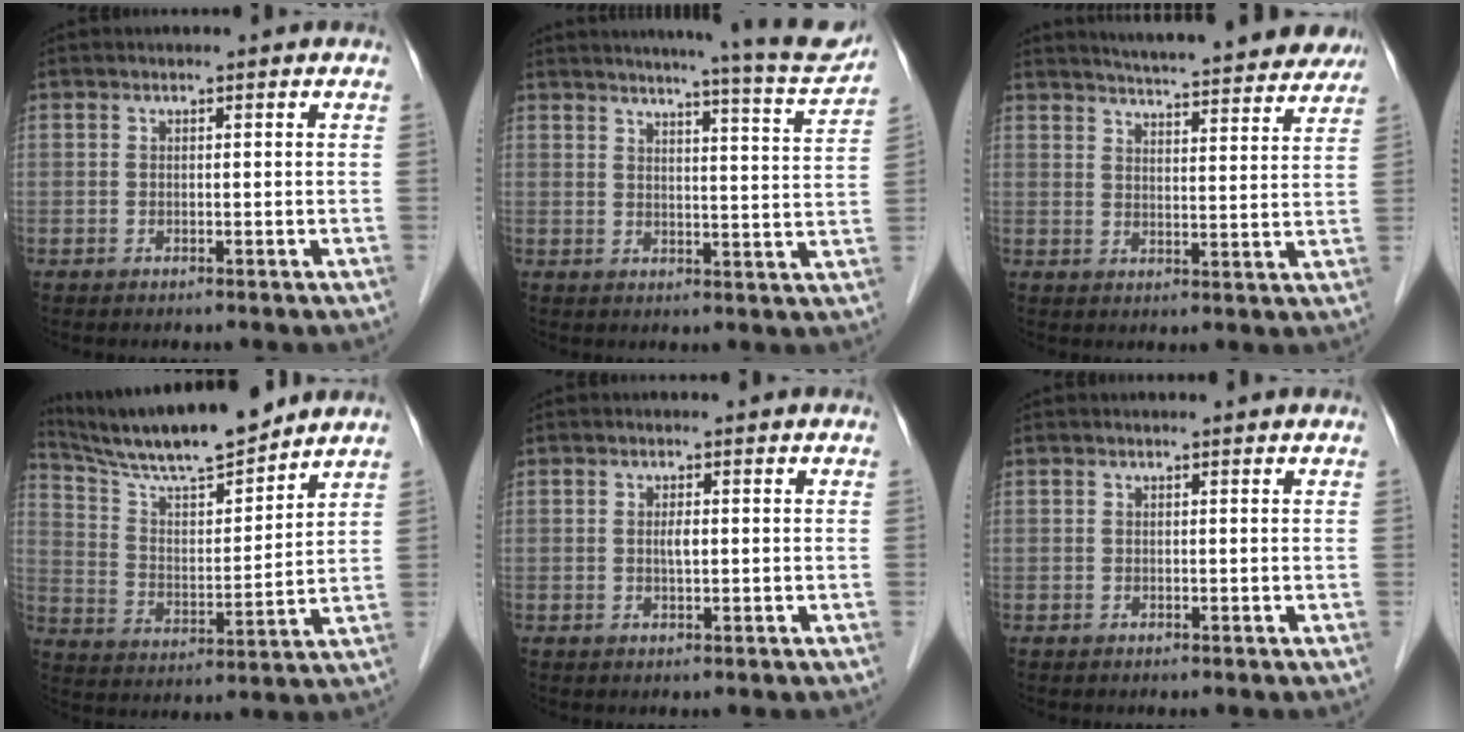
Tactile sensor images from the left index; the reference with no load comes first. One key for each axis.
{"total": 13.0, "fx": 12.1, "fy": -0.9, "fz": 4.6, "tx": -0.067, "ty": -0.044, "tz": 0.137}
{"total": 21.3, "fx": 19.7, "fy": 2.7, "fz": 7.8, "tx": -0.107, "ty": -0.018, "tz": 0.241}
{"total": 15.0, "fx": 13.6, "fy": 0.9, "fz": 6.2, "tx": -0.121, "ty": 0.003, "tz": 0.242}
{"total": 1.3, "fx": 0.1, "fy": 0.3, "fz": 1.3, "tx": -0.025, "ty": 0.001, "tz": 0.002}
{"total": 0.8, "fx": 0.8, "fy": 0.0, "fz": 0.2, "tx": -0.010, "ty": 0.002, "tz": 0.009}